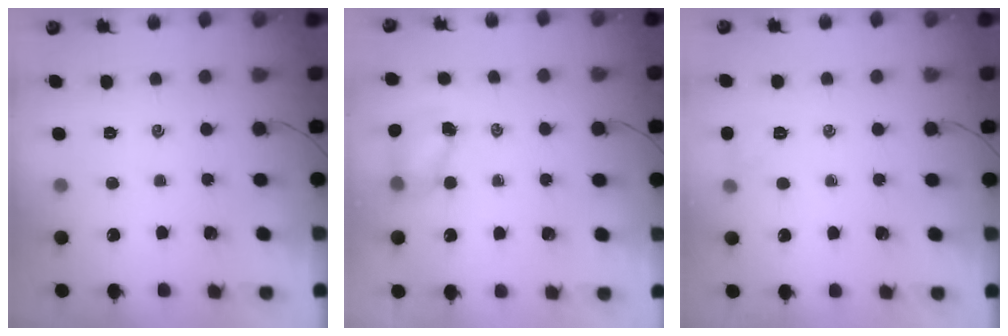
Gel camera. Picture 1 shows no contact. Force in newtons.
{"total": 5.5, "press": 5.5, "slide": 0.5}
{"total": 4.4, "press": 4.2, "slide": 1.3}